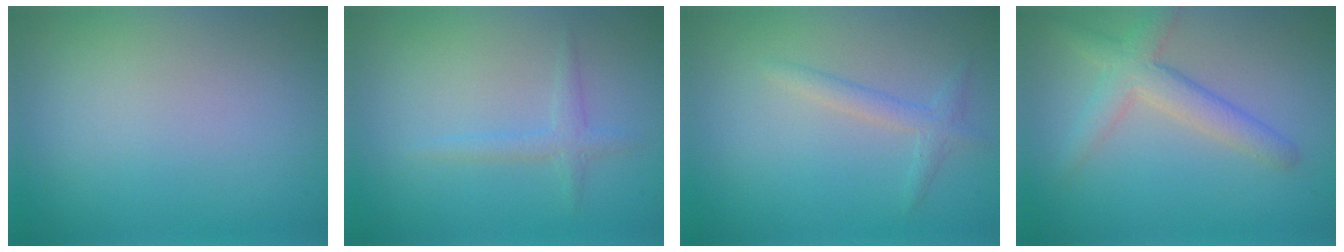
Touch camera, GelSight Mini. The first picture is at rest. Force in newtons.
{"total": 1.5, "press": 1.4, "slide": 0.2}
{"total": 1.6, "press": 1.6, "slide": 0.1}
{"total": 3.7, "press": 3.6, "slide": 0.2}